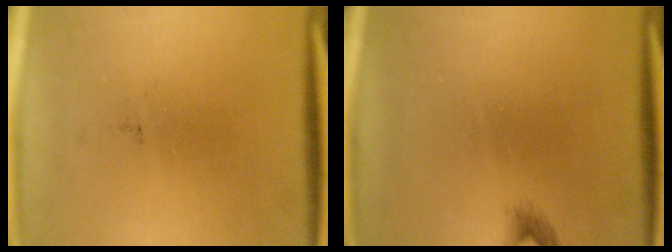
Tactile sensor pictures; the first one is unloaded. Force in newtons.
{"total": 0.9}